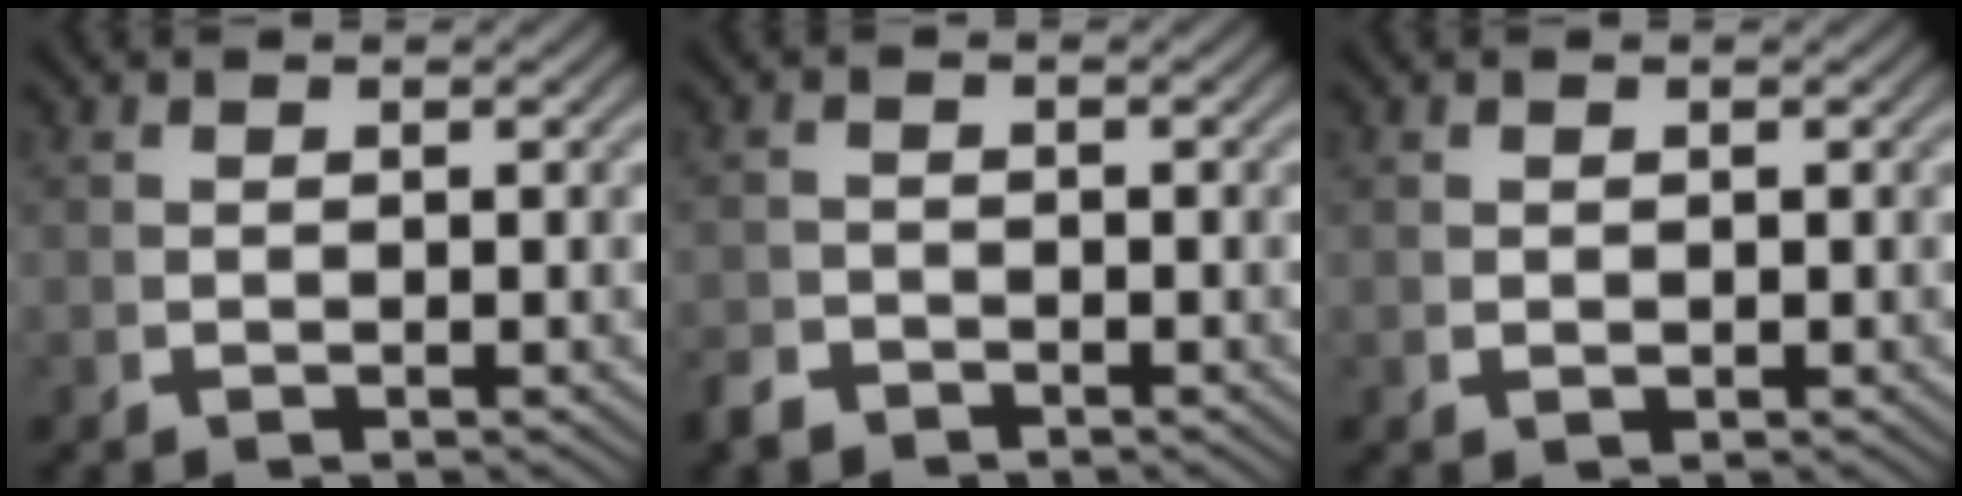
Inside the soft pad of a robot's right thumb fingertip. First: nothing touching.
{"total": 1.8, "force": [-1.7, 0.6, -0.1], "torque": [0.010, -0.008, -0.030]}
{"total": 0.5, "force": [0.3, 0.4, 0.3], "torque": [-0.009, -0.004, 0.010]}